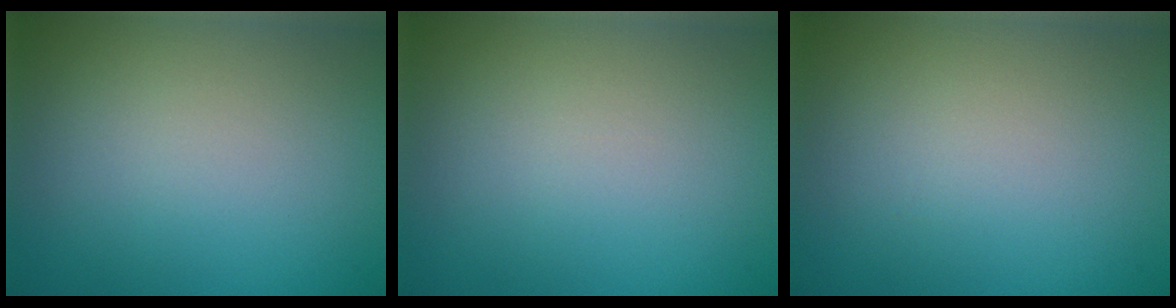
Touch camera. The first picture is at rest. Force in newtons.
{"total": 0.0}
{"total": 0.0}